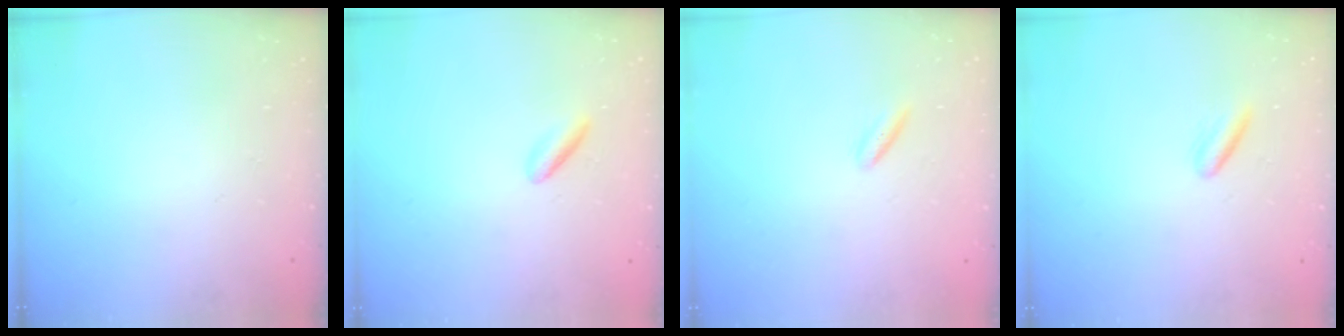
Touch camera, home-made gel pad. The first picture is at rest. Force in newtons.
{"total": 1.5, "press": 1.3, "slide": 0.8}
{"total": 1.8, "press": 1.6, "slide": 0.8}
{"total": 2.1, "press": 1.9, "slide": 0.9}